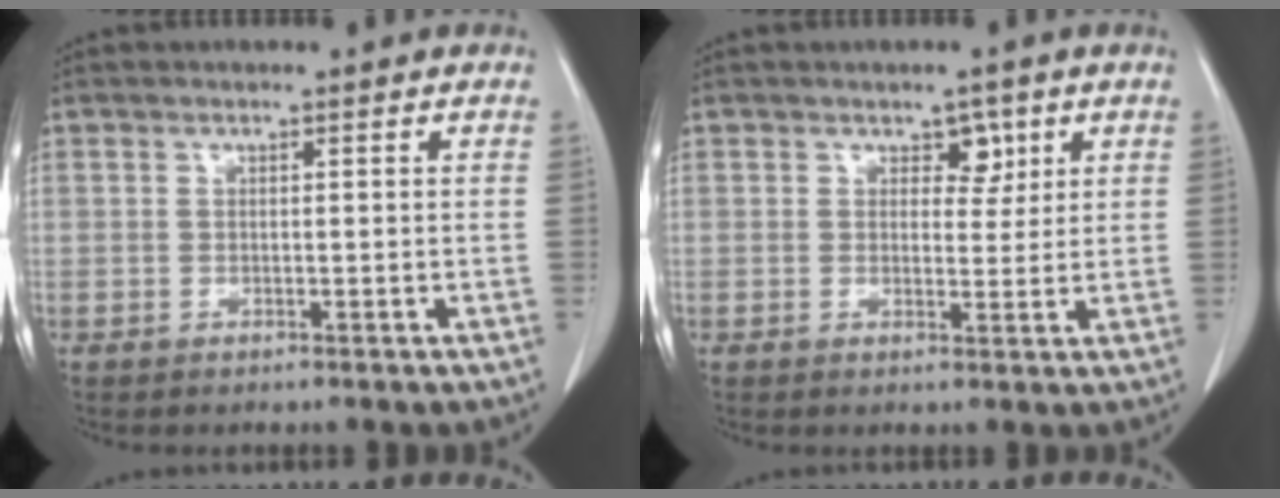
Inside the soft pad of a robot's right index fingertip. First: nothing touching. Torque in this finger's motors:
{"motor_torque": [0.07, -0.03, 0.02, 0.00]}